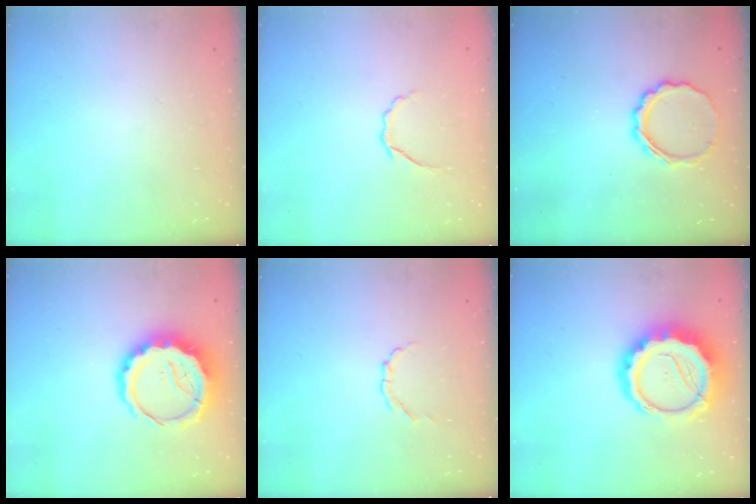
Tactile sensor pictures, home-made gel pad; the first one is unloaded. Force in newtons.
{"total": 5.3, "press": 5.2, "slide": 1.1}
{"total": 8.9, "press": 8.8, "slide": 1.6}
{"total": 11.3, "press": 10.9, "slide": 2.9}
{"total": 2.1, "press": 2.0, "slide": 0.6}
{"total": 17.2, "press": 16.8, "slide": 3.8}